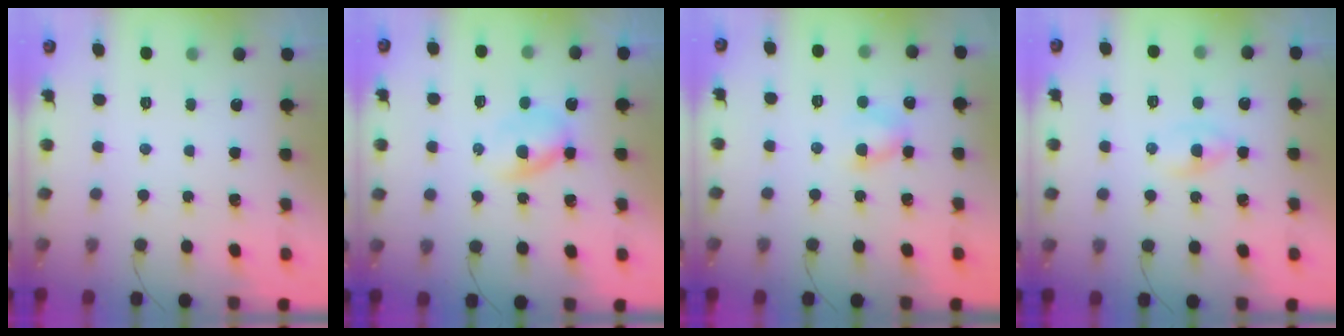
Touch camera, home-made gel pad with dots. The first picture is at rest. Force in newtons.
{"total": 3.7, "press": 3.6, "slide": 0.9}
{"total": 4.9, "press": 4.9, "slide": 0.8}
{"total": 1.9, "press": 1.6, "slide": 1.0}